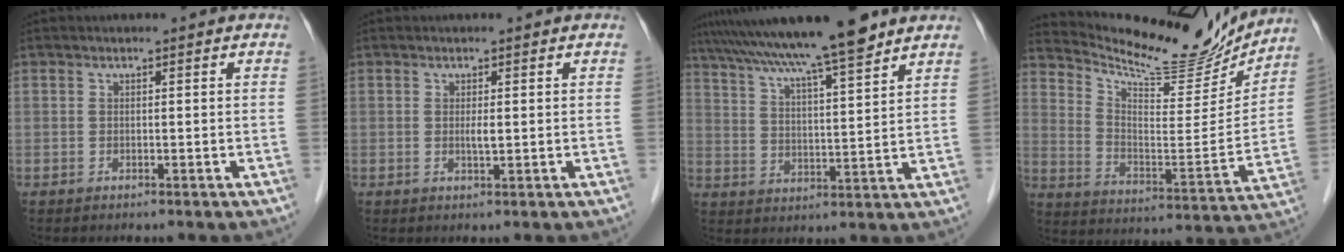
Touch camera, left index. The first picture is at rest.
{"total": 1.1, "force": [0.1, 0.1, 1.1], "torque": [-0.027, -0.004, 0.004]}
{"total": 16.0, "force": [13.2, 0.0, 9.0], "torque": [-0.157, 0.025, 0.211]}
{"total": 18.8, "force": [17.9, 3.0, 5.1], "torque": [-0.099, -0.049, 0.269]}